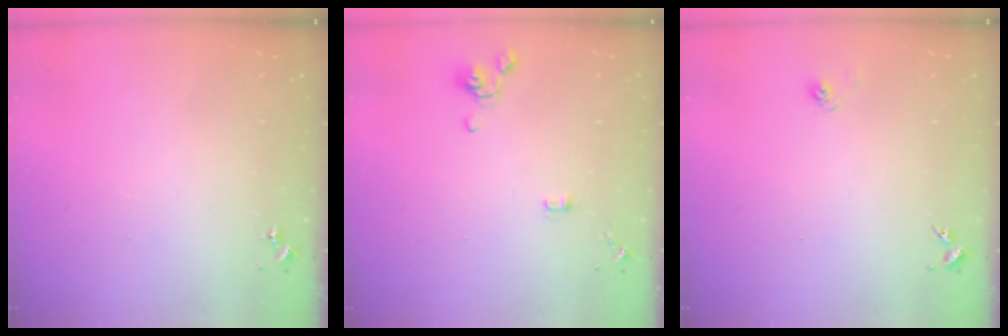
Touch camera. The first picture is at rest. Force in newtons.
{"total": 4.4, "press": 4.0, "slide": 1.8}
{"total": 2.9, "press": 2.6, "slide": 1.4}